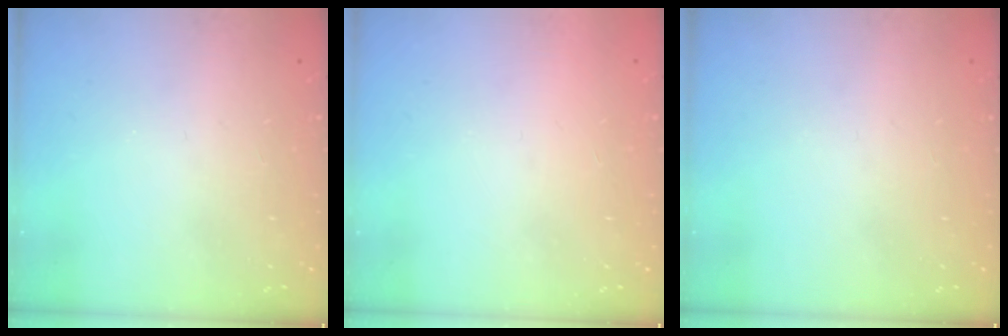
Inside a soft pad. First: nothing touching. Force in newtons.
{"total": 1.6, "press": 1.6, "slide": 0.1}
{"total": 0.0}